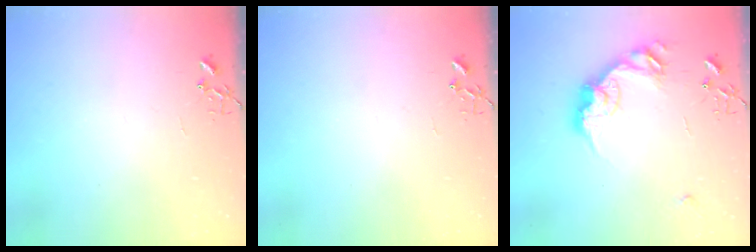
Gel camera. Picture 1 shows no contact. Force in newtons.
{"total": 0.0}
{"total": 16.0, "press": 16.0, "slide": 0.3}